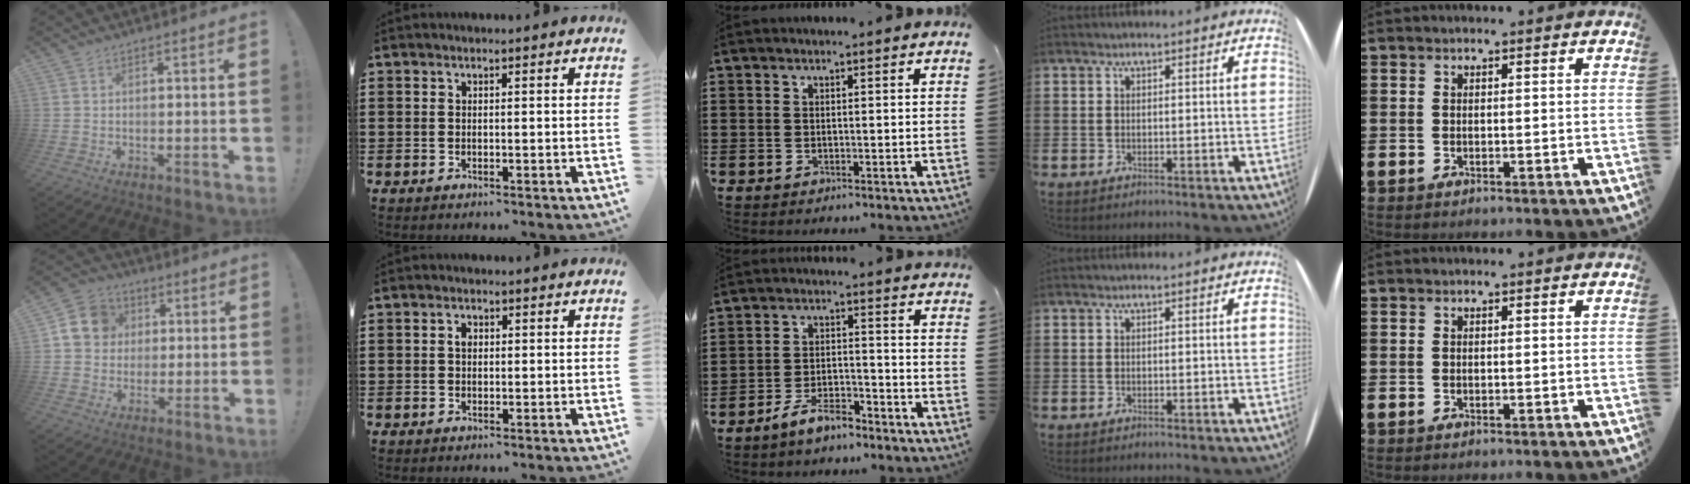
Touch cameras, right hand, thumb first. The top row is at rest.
{"thumb": {"total": 11.6, "force": [2.4, 10.4, 4.5], "torque": [-0.063, 0.009, 0.053]}, "index": {"total": 1.5, "force": [0.2, 1.0, 1.1], "torque": [-0.023, 0.007, 0.002]}, "middle": {"total": 6.2, "force": [-5.4, 1.7, 2.5], "torque": [-0.050, 0.007, -0.104]}}